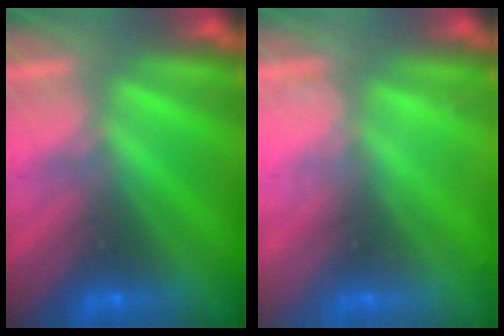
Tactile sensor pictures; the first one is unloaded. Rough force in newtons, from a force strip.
{"total": 2.2}